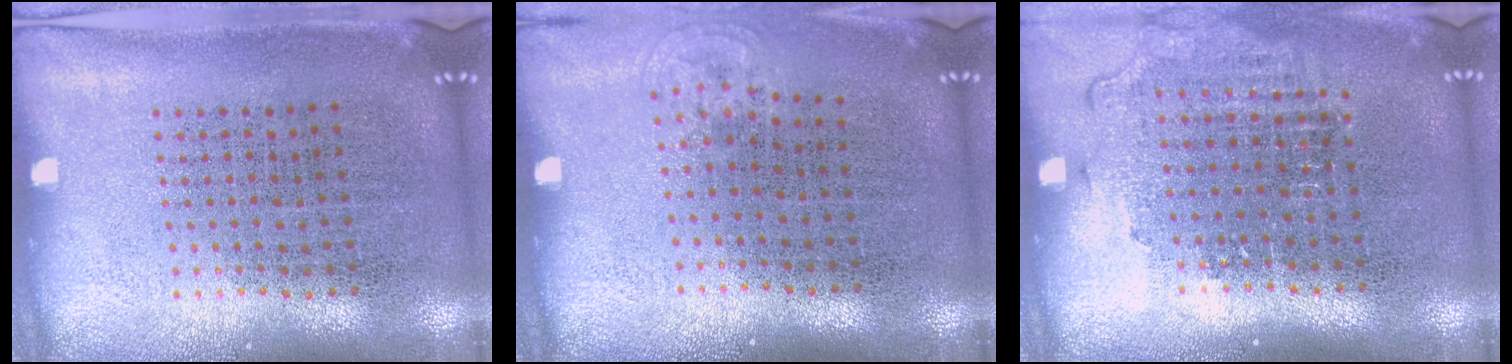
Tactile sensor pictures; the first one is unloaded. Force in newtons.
{"total": 0.6, "press": 0.5, "slide": 0.3}
{"total": 1.3, "press": 1.1, "slide": 0.6}